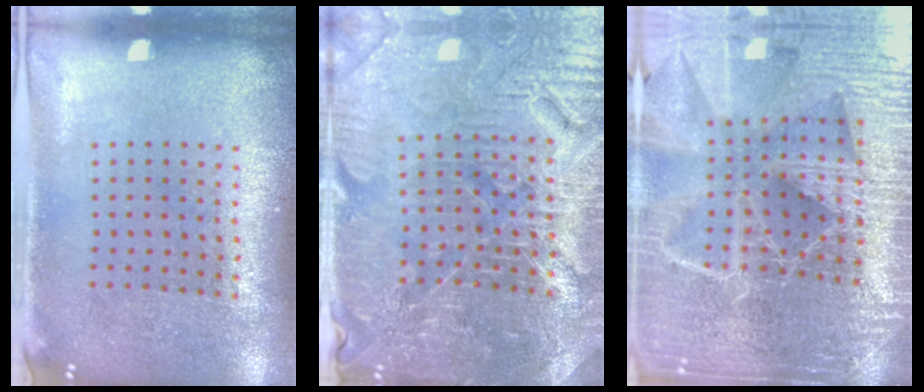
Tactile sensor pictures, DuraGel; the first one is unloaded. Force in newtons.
{"total": 4.6, "press": 4.4, "slide": 1.3}
{"total": 5.7, "press": 5.0, "slide": 2.6}